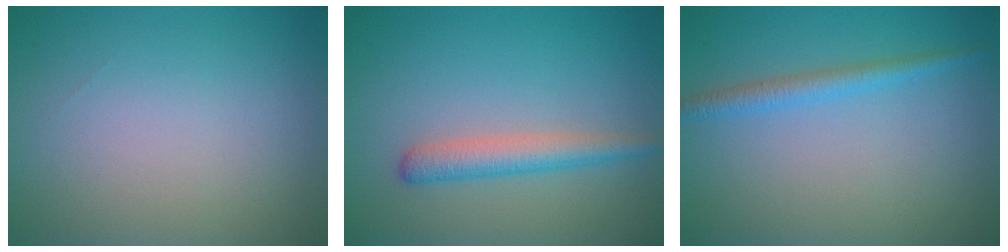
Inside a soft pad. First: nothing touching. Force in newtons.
{"total": 2.8, "press": 2.8, "slide": 0.1}
{"total": 1.9, "press": 1.9, "slide": 0.0}